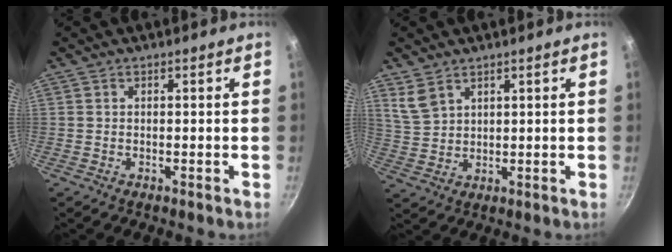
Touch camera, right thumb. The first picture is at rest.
{"total": 4.9, "force": [3.3, 2.9, 2.1], "torque": [-0.032, -0.012, 0.076]}